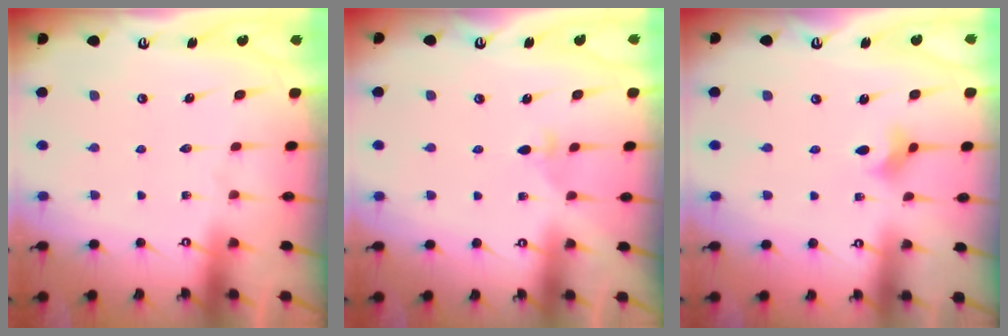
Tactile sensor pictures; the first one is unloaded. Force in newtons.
{"total": 3.0, "press": 2.9, "slide": 0.5}
{"total": 2.3, "press": 2.3, "slide": 0.5}